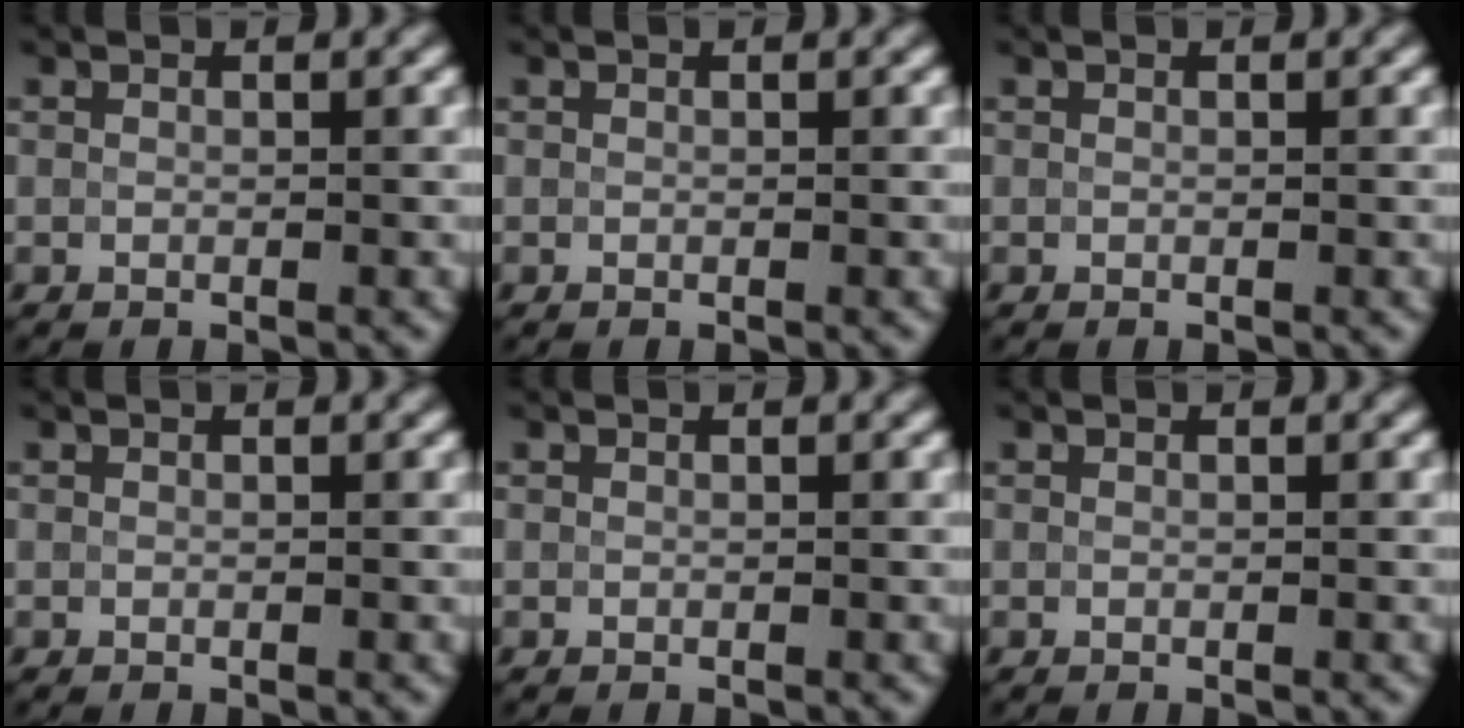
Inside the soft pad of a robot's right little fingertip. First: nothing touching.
{"total": 0.0}
{"total": 0.0}
{"total": 0.0}
{"total": 0.0}
{"total": 0.0}